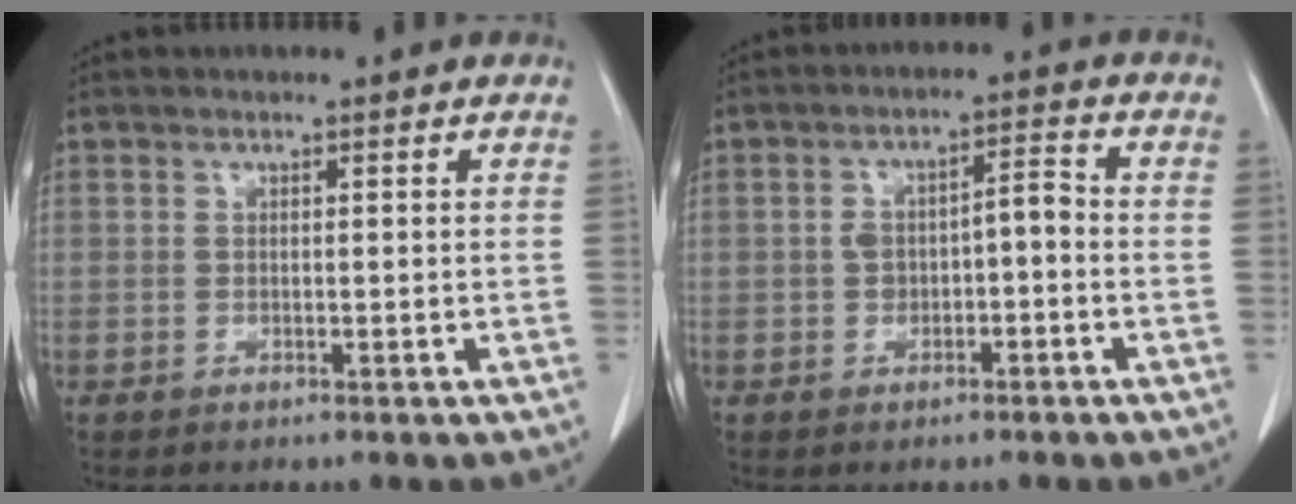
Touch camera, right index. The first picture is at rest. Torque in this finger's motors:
{"motor_torque": [0.17, -0.14, 0.07, 0.03]}